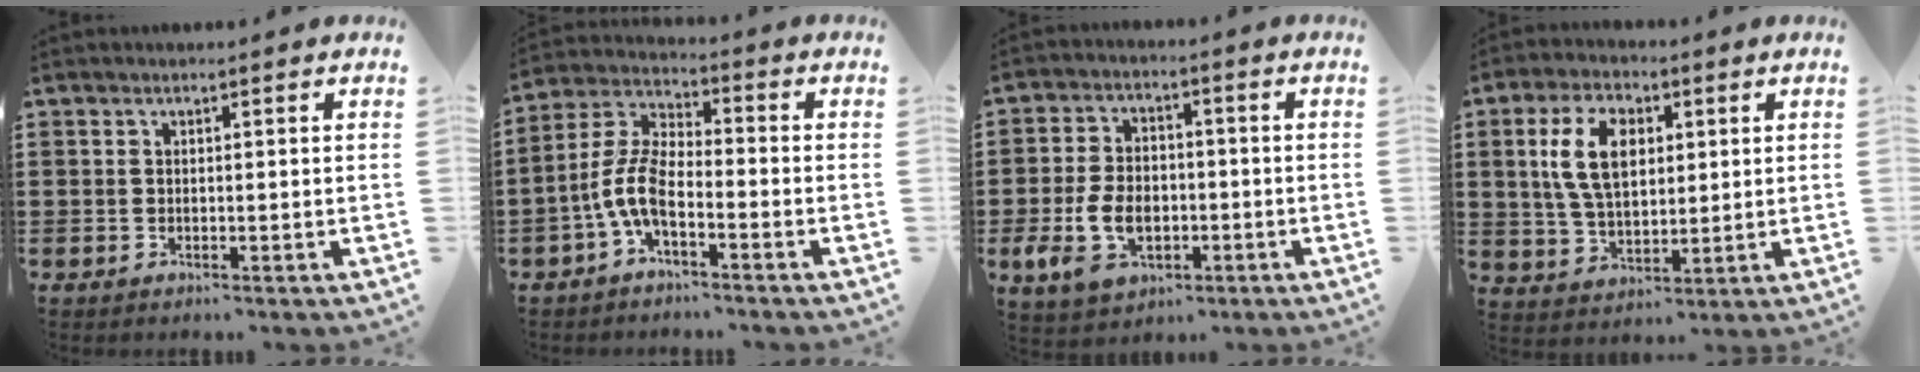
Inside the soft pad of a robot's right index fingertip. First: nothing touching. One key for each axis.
{"total": 7.3, "fx": -3.3, "fy": 2.8, "fz": 5.9, "tx": -0.151, "ty": -0.008, "tz": -0.071}
{"total": 8.4, "fx": -2.3, "fy": 5.6, "fz": 5.9, "tx": -0.143, "ty": 0.003, "tz": -0.048}
{"total": 9.1, "fx": 2.2, "fy": 5.4, "fz": 7.0, "tx": -0.165, "ty": 0.014, "tz": 0.035}